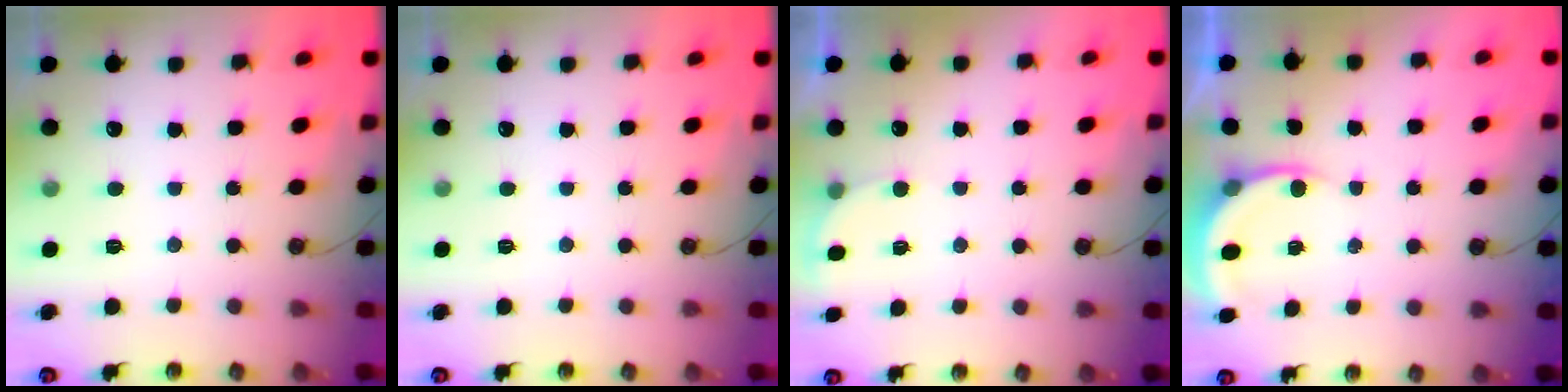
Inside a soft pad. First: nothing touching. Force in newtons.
{"total": 0.0}
{"total": 3.0, "press": 2.8, "slide": 1.0}
{"total": 5.0, "press": 5.0, "slide": 0.4}